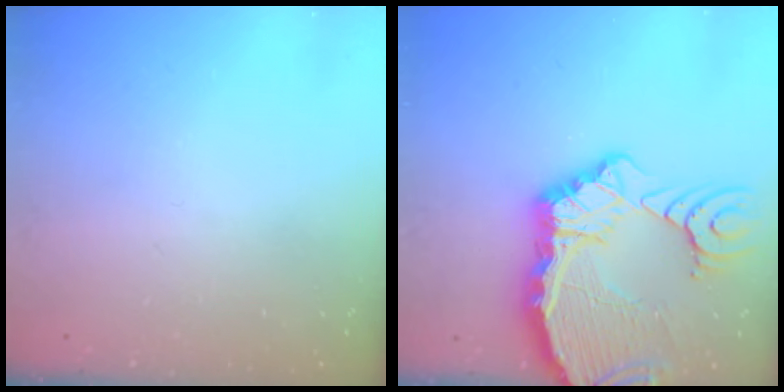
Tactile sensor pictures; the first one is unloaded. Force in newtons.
{"total": 15.6, "press": 15.5, "slide": 1.9}